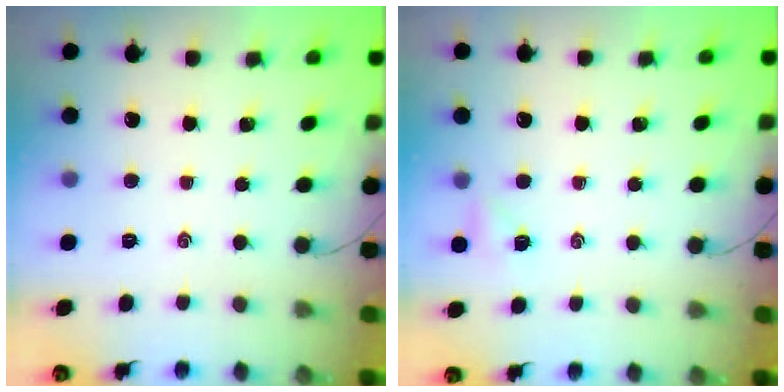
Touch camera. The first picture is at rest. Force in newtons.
{"total": 3.2, "press": 3.0, "slide": 1.0}